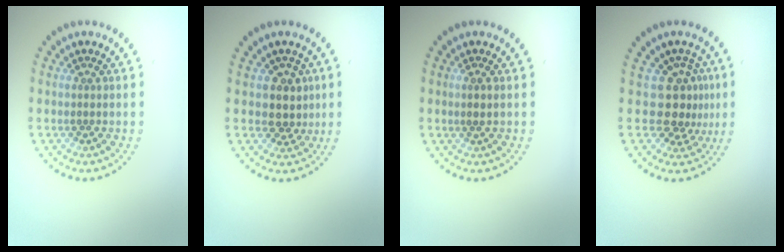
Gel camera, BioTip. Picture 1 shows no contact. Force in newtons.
{"total": 2.5, "press": 2.1, "slide": 1.3}
{"total": 0.6, "press": 0.4, "slide": 0.4}
{"total": 3.4, "press": 2.6, "slide": 2.2}